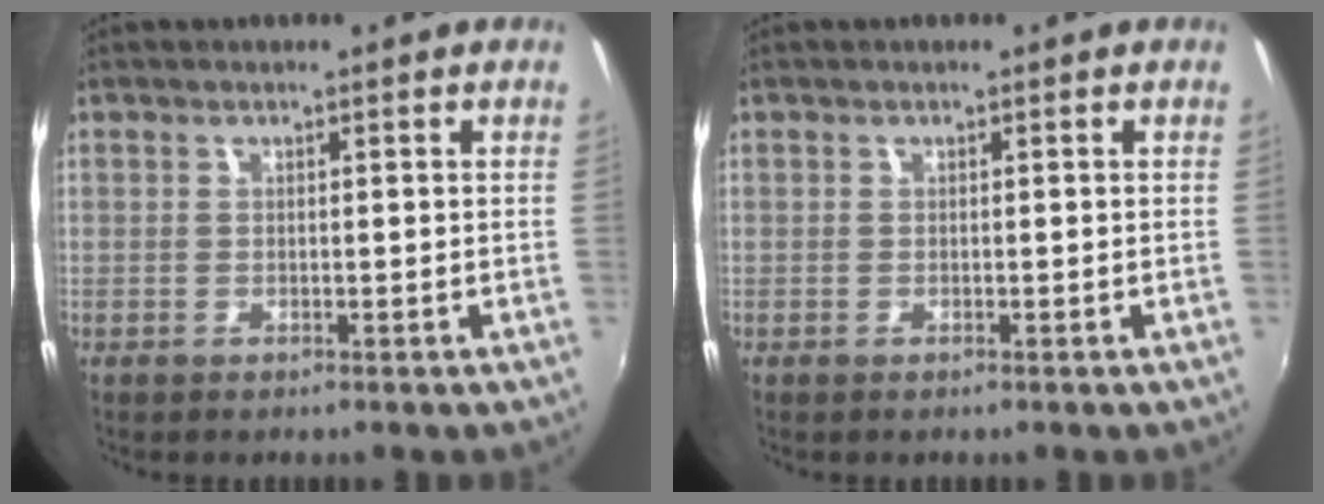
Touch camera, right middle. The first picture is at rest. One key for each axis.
{"total": 0.0}